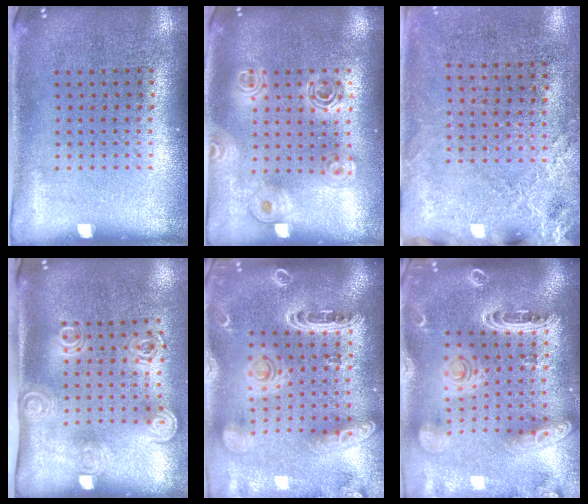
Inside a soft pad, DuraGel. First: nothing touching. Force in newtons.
{"total": 1.6, "press": 1.4, "slide": 0.8}
{"total": 2.5, "press": 2.1, "slide": 1.3}
{"total": 2.0, "press": 1.5, "slide": 1.3}
{"total": 2.7, "press": 2.3, "slide": 1.3}
{"total": 2.7, "press": 2.3, "slide": 1.3}